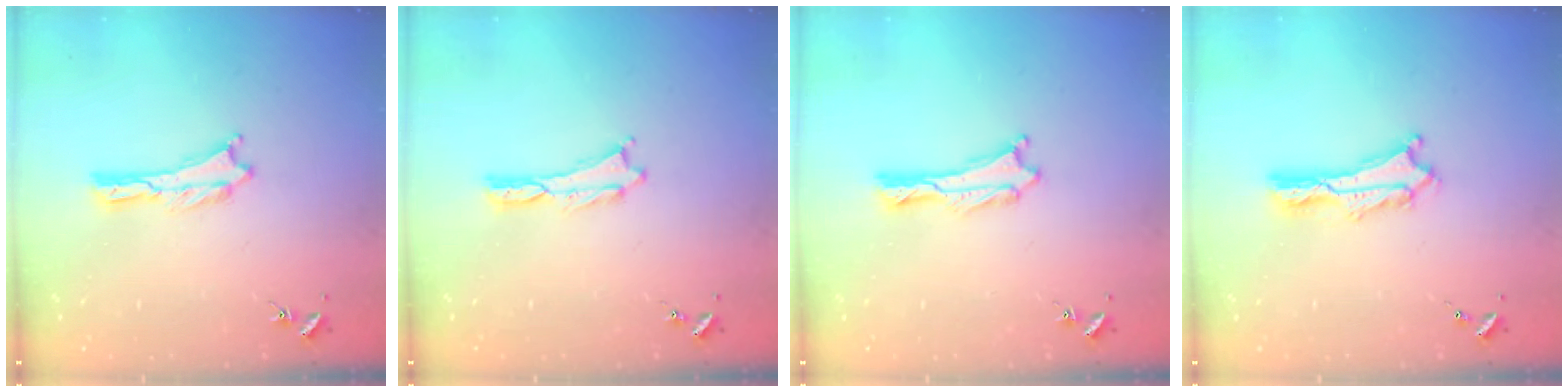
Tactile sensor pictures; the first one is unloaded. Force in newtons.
{"total": 0.0}
{"total": 0.6, "press": 0.6, "slide": 0.2}
{"total": 2.2, "press": 2.2, "slide": 0.3}